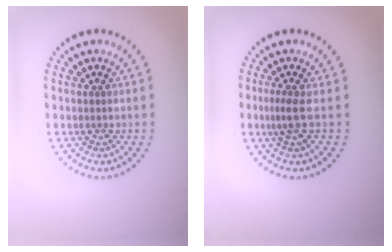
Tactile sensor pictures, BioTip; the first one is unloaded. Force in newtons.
{"total": 1.6, "press": 1.2, "slide": 1.1}